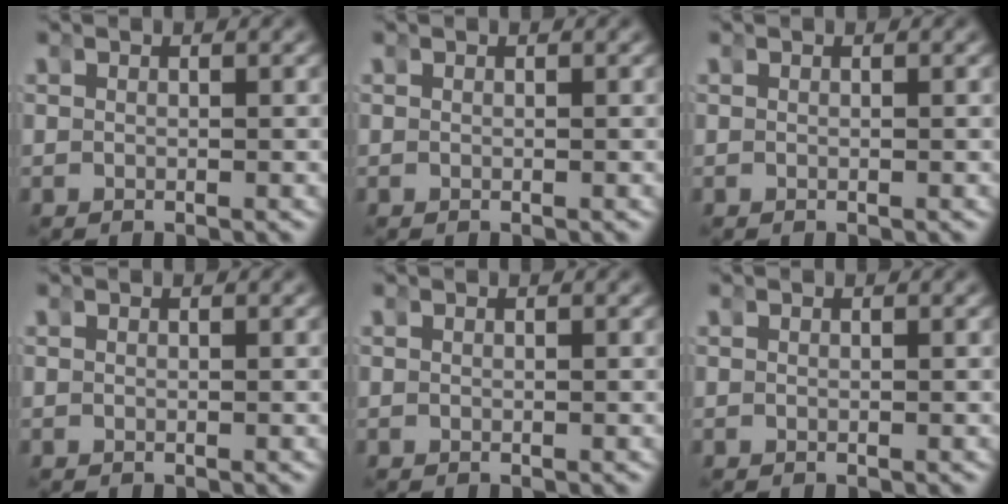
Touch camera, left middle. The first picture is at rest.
{"total": 0.0}
{"total": 0.0}
{"total": 0.0}
{"total": 0.0}
{"total": 0.0}